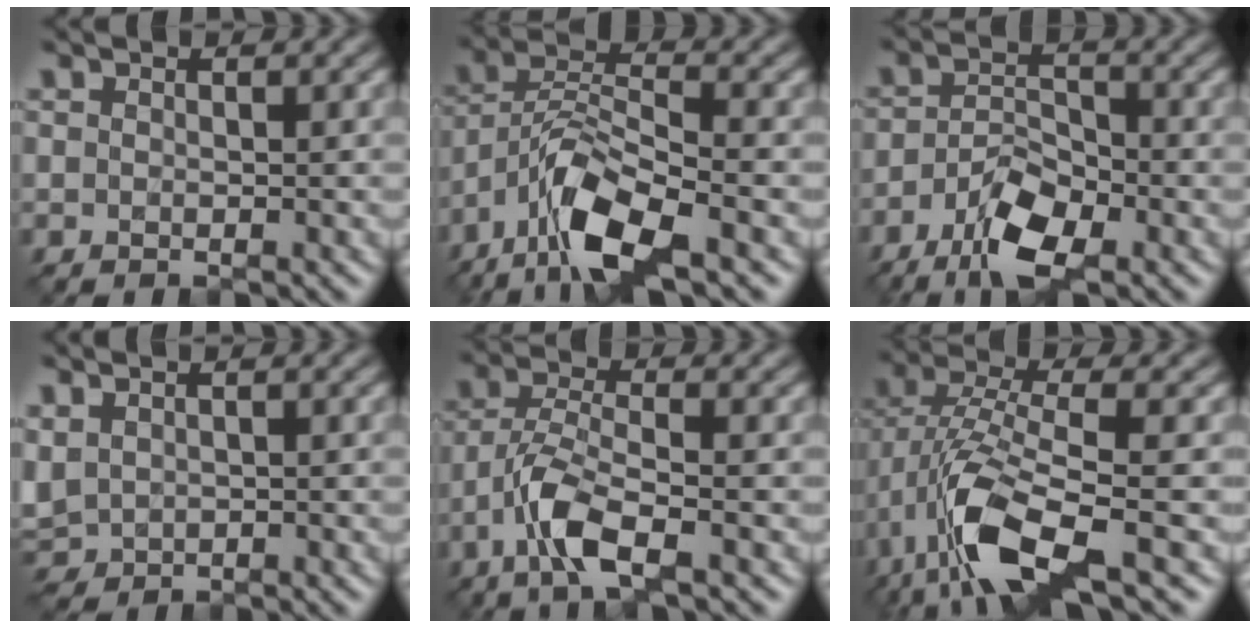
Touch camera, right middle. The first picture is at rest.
{"total": 8.4, "force": [-5.1, 2.5, 6.2], "torque": [-0.117, 0.002, -0.100]}
{"total": 5.8, "force": [-3.5, 2.3, 4.0], "torque": [-0.082, -0.005, -0.068]}
{"total": 2.6, "force": [0.5, 2.1, 1.5], "torque": [-0.046, -0.002, 0.015]}
{"total": 4.8, "force": [-2.5, 1.3, 3.9], "torque": [-0.087, 0.001, -0.058]}
{"total": 9.1, "force": [-3.6, 3.2, 7.7], "torque": [-0.167, -0.006, -0.078]}